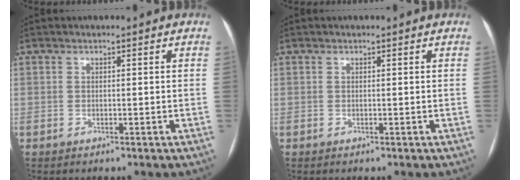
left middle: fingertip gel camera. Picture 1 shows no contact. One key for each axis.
{"total": 0.0}